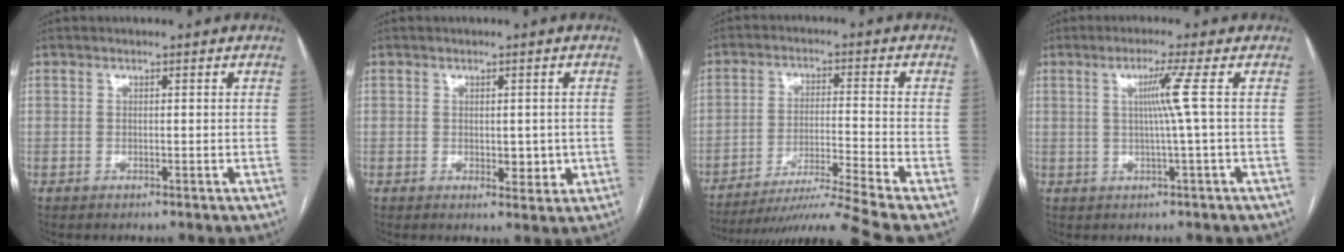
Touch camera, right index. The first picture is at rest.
{"total": 3.1, "force": [-0.1, 2.0, 2.4], "torque": [-0.026, -0.001, 0.008]}
{"total": 13.5, "force": [-11.5, -4.1, 5.7], "torque": [-0.087, -0.013, -0.190]}
{"total": 4.6, "force": [0.8, -2.0, 4.1], "torque": [-0.080, -0.003, 0.019]}